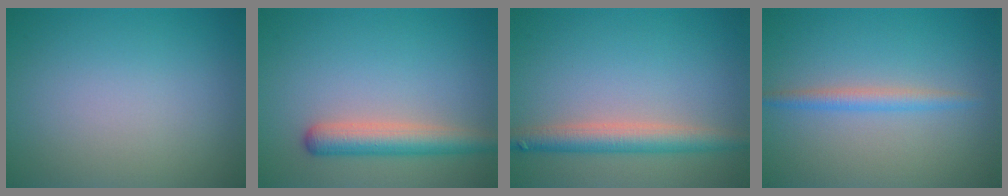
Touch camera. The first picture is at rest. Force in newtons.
{"total": 3.9, "press": 3.8, "slide": 0.2}
{"total": 3.8, "press": 3.8, "slide": 0.3}
{"total": 1.9, "press": 1.9, "slide": 0.2}